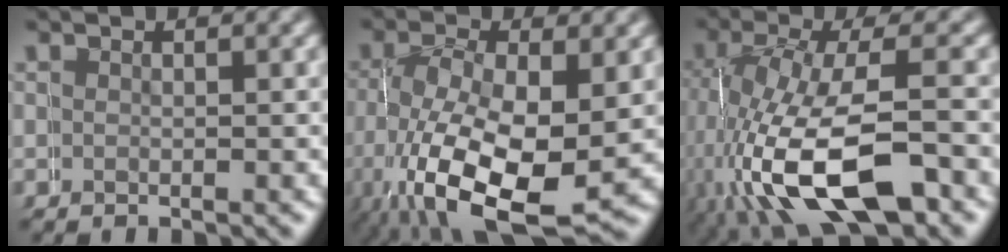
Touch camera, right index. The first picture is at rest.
{"total": 8.1, "force": [-1.7, 4.7, 6.4], "torque": [-0.143, -0.045, 0.002]}
{"total": 8.6, "force": [-1.9, 4.3, 7.2], "torque": [-0.163, -0.035, -0.007]}